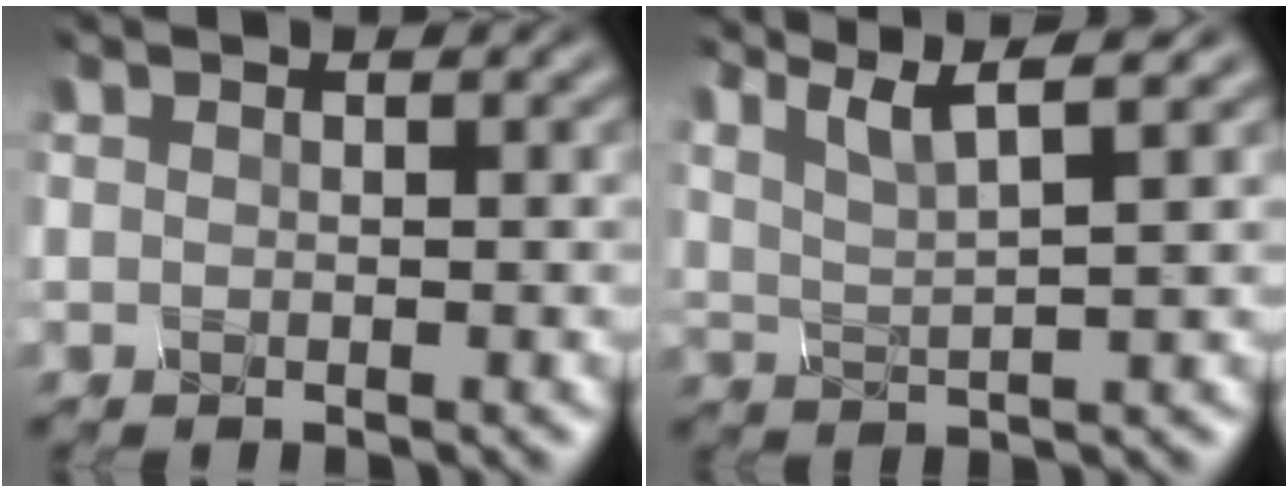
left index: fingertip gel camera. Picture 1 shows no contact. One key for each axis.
{"total": 8.4, "fx": 5.7, "fy": 2.2, "fz": 5.8, "tx": -0.129, "ty": 0.028, "tz": 0.077}